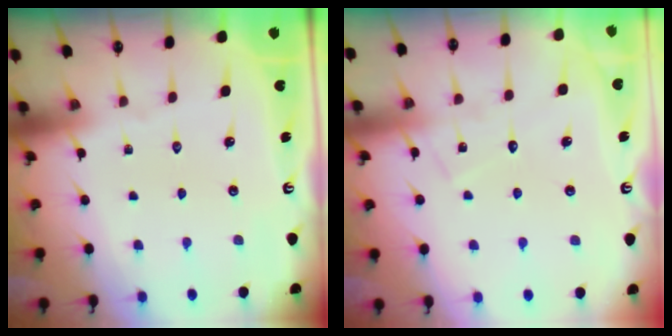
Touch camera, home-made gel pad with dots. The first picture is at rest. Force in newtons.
{"total": 7.7, "press": 7.6, "slide": 0.6}